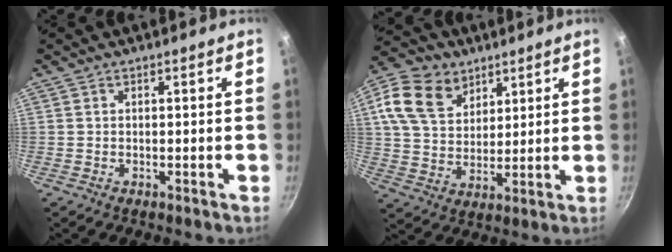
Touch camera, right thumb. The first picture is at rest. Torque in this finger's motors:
{"motor_torque": [0.08, 0.21, 0.05, 0.04, 0.19]}